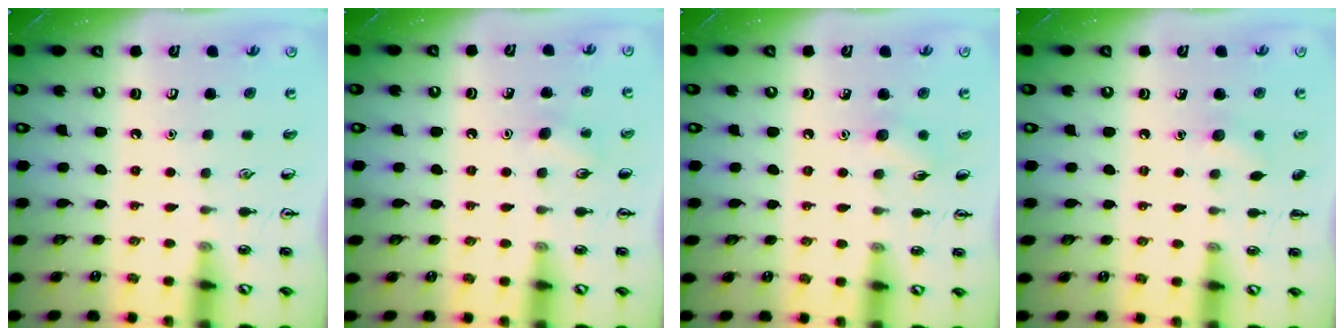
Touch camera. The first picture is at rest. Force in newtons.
{"total": 6.3, "press": 6.1, "slide": 1.6}
{"total": 6.0, "press": 5.8, "slide": 1.5}
{"total": 4.9, "press": 4.7, "slide": 1.4}